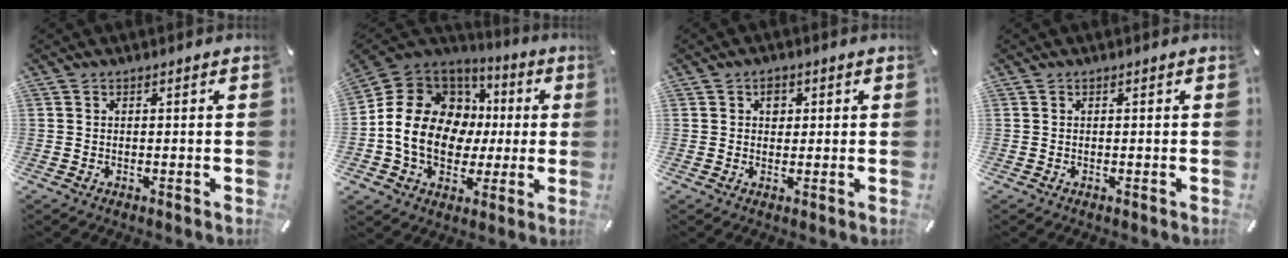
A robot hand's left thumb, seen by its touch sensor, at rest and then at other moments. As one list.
[{"total": 17.5, "force": [-1.1, 14.8, 9.4], "torque": [-0.190, 0.005, -0.013]}, {"total": 2.5, "force": [0.6, 2.0, 1.3], "torque": [-0.005, -0.002, 0.003]}, {"total": 0.0}]